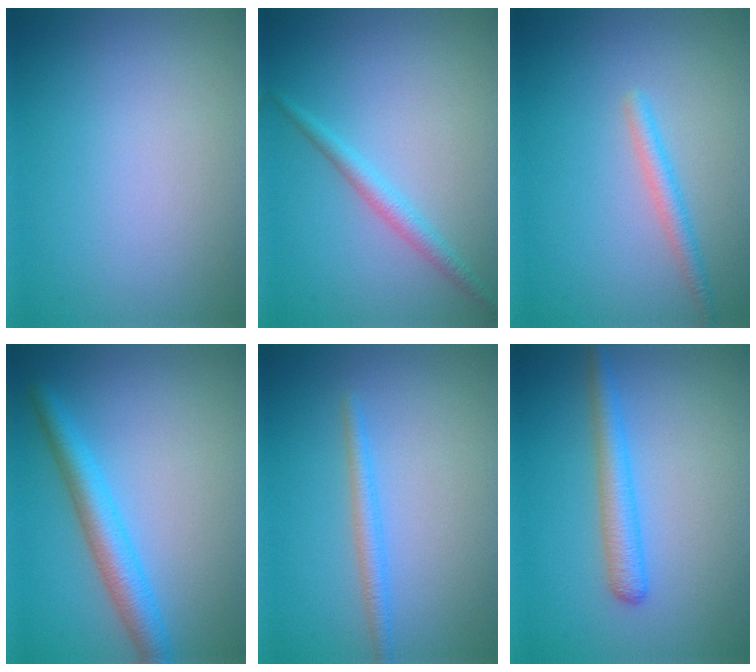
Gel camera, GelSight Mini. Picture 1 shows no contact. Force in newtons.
{"total": 1.8, "press": 1.8, "slide": 0.1}
{"total": 1.8, "press": 1.8, "slide": 0.1}
{"total": 4.0, "press": 4.0, "slide": 0.2}
{"total": 1.8, "press": 1.8, "slide": 0.2}
{"total": 2.8, "press": 2.8, "slide": 0.1}